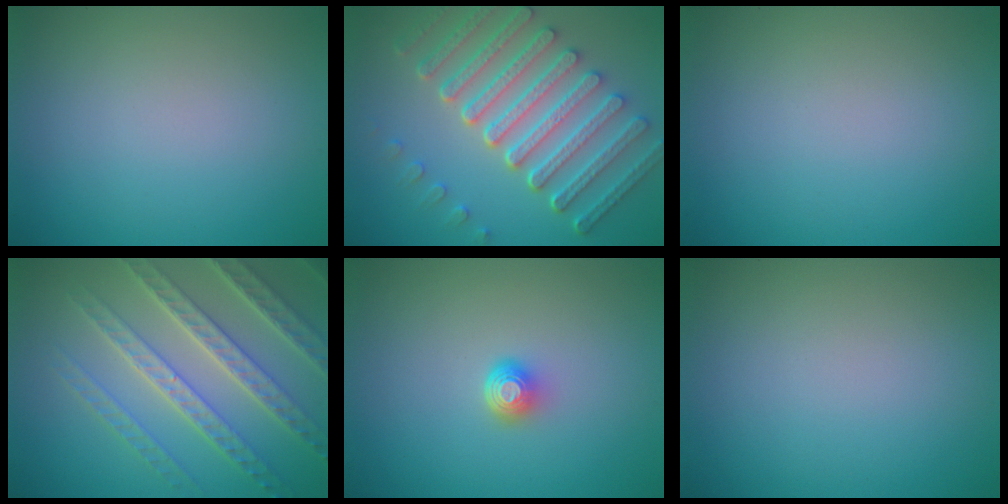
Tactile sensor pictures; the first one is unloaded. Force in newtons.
{"total": 8.4, "press": 6.4, "slide": 5.4}
{"total": 0.0}
{"total": 7.0, "press": 5.4, "slide": 4.5}
{"total": 1.8, "press": 1.3, "slide": 1.3}
{"total": 0.0}